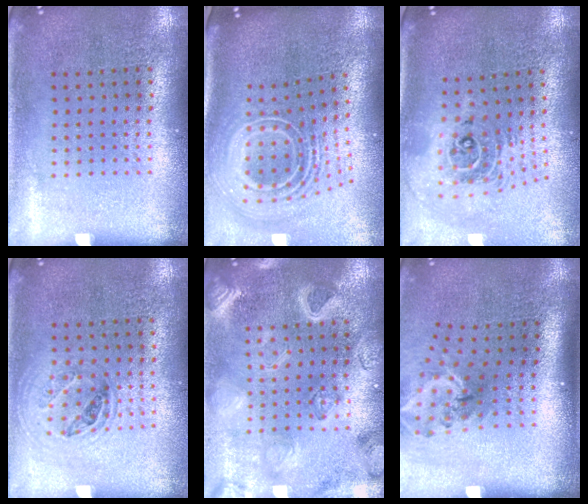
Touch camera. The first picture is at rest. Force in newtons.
{"total": 2.9, "press": 1.9, "slide": 2.2}
{"total": 2.3, "press": 1.7, "slide": 1.5}
{"total": 0.9, "press": 0.9, "slide": 0.2}
{"total": 3.1, "press": 3.0, "slide": 0.9}
{"total": 2.0, "press": 1.3, "slide": 1.5}